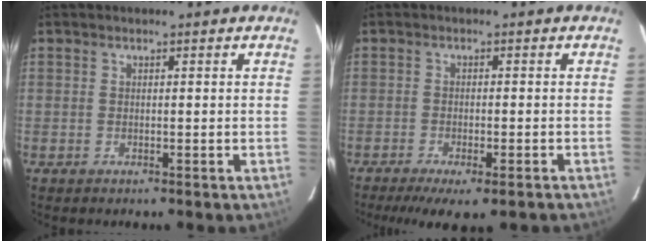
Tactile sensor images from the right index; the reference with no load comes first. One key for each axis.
{"total": 10.4, "fx": -7.7, "fy": 3.0, "fz": 6.4, "tx": -0.098, "ty": -0.009, "tz": -0.113}